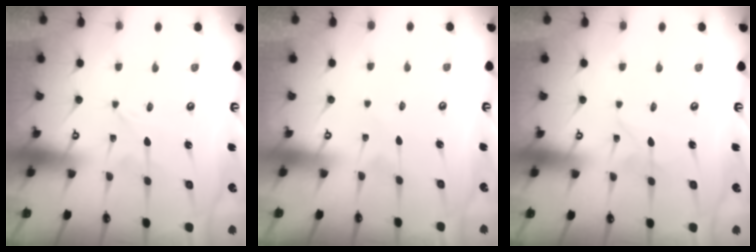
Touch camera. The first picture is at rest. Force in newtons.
{"total": 2.1, "press": 2.1, "slide": 0.3}
{"total": 2.7, "press": 2.7, "slide": 0.2}